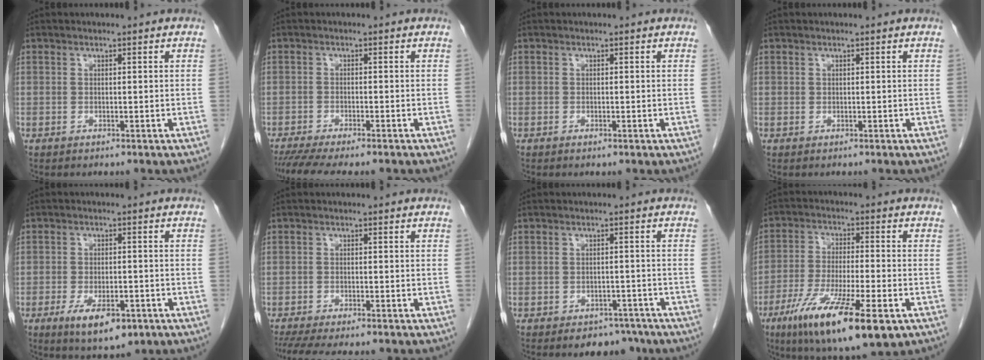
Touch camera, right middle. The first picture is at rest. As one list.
[{"total": 8.8, "force": [-7.4, 0.9, 4.6], "torque": [-0.064, -0.011, -0.114]}, {"total": 0.6, "force": [-0.4, 0.2, 0.5], "torque": [-0.009, -0.001, -0.003]}, {"total": 0.0}, {"total": 7.5, "force": [-3.9, 3.0, 5.7], "torque": [-0.093, -0.008, -0.052]}, {"total": 9.3, "force": [-7.9, 1.2, 4.8], "torque": [-0.066, -0.008, -0.119]}, {"total": 4.7, "force": [-3.7, 2.5, 1.4], "torque": [-0.007, 0.007, -0.049]}, {"total": 16.7, "force": [-8.8, 2.8, 14.0], "torque": [-0.238, -0.036, -0.143]}]